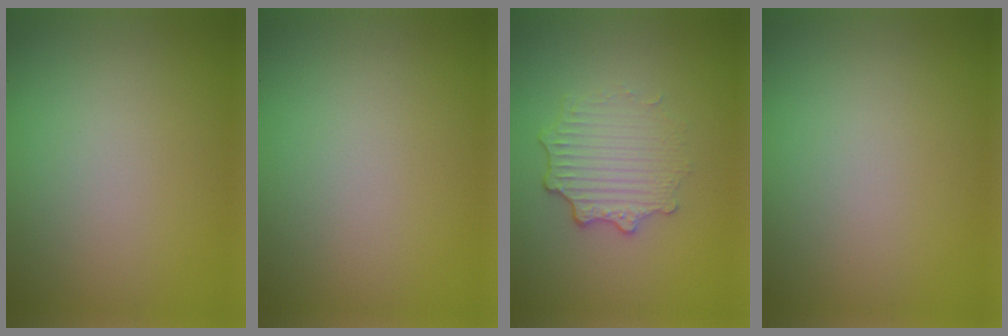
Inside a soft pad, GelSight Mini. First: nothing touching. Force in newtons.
{"total": 0.0}
{"total": 3.5, "press": 2.8, "slide": 2.2}
{"total": 0.0}